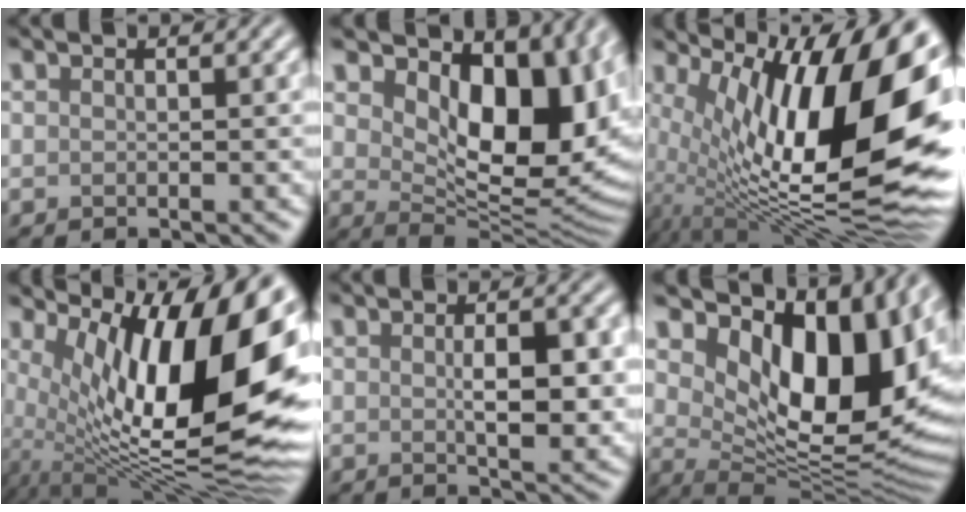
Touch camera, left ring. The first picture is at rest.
{"total": 12.3, "force": [3.9, 6.6, 9.6], "torque": [-0.129, -0.012, 0.064]}
{"total": 17.8, "force": [3.1, 7.2, 16.0], "torque": [-0.244, 0.007, 0.049]}
{"total": 15.8, "force": [3.4, 6.0, 14.2], "torque": [-0.220, 0.000, 0.054]}
{"total": 5.4, "force": [0.1, 1.9, 5.0], "torque": [-0.080, -0.004, 0.004]}
{"total": 14.2, "force": [4.8, 7.2, 11.3], "torque": [-0.151, -0.006, 0.083]}